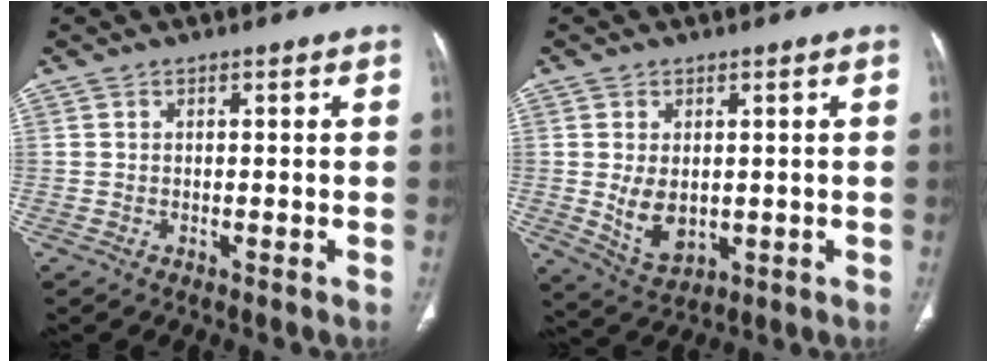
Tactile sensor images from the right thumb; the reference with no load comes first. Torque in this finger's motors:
{"motor_torque": [-0.37, 0.43, 0.31, 0.53, 0.15]}